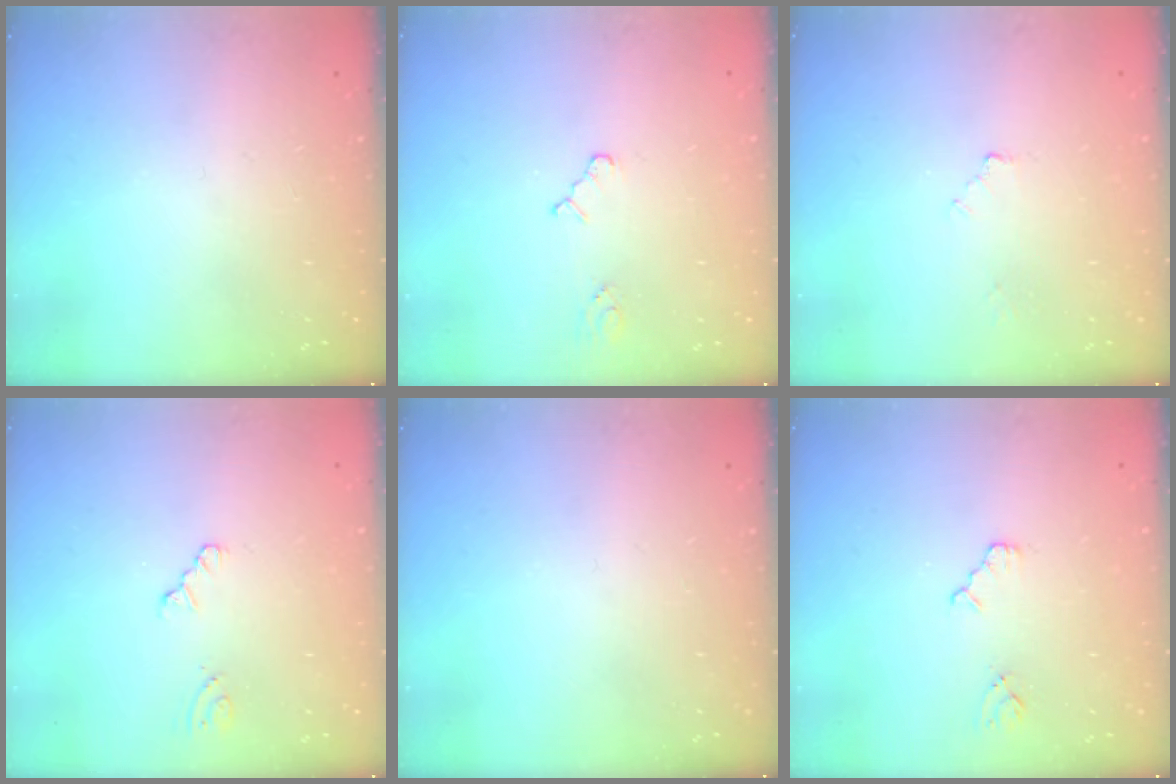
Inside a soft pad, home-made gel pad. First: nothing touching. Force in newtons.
{"total": 2.8, "press": 2.8, "slide": 0.4}
{"total": 2.1, "press": 2.1, "slide": 0.3}
{"total": 0.7, "press": 0.7, "slide": 0.2}
{"total": 0.0}
{"total": 2.3, "press": 2.3, "slide": 0.4}